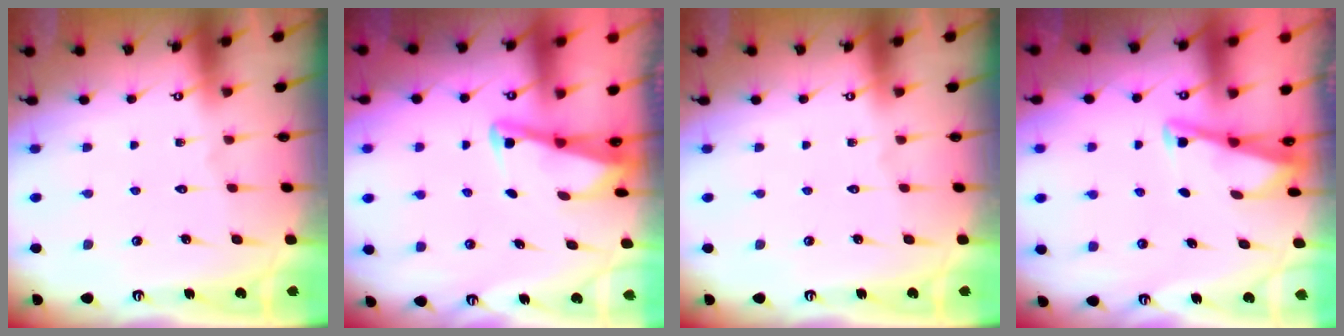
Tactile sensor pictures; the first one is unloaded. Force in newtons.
{"total": 2.8, "press": 2.8, "slide": 0.3}
{"total": 0.0}
{"total": 3.0, "press": 2.9, "slide": 0.4}